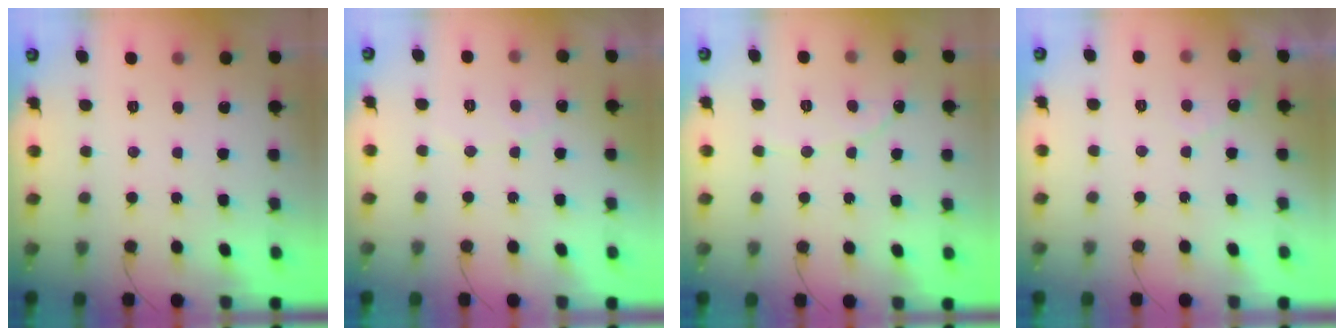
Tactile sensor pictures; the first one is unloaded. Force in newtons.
{"total": 2.8, "press": 2.8, "slide": 0.2}
{"total": 2.2, "press": 2.2, "slide": 0.2}
{"total": 4.0, "press": 4.0, "slide": 0.2}